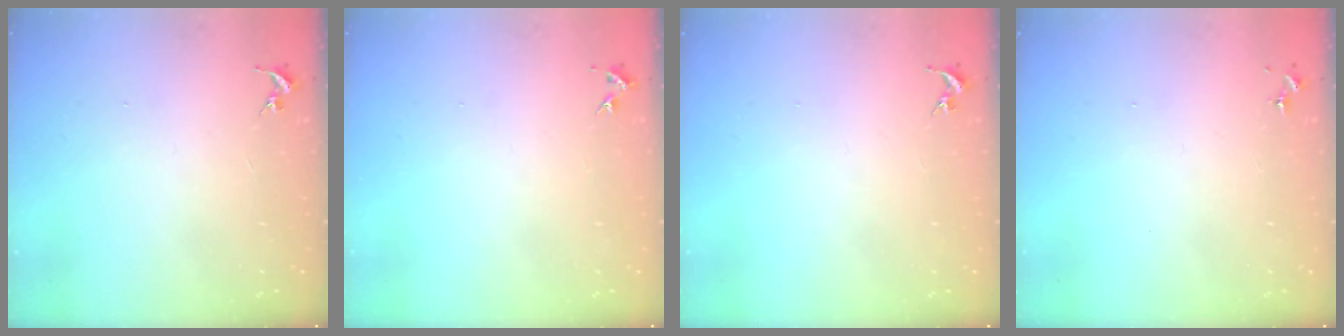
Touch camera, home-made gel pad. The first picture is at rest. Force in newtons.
{"total": 3.9, "press": 3.8, "slide": 0.6}
{"total": 0.0}
{"total": 0.0}